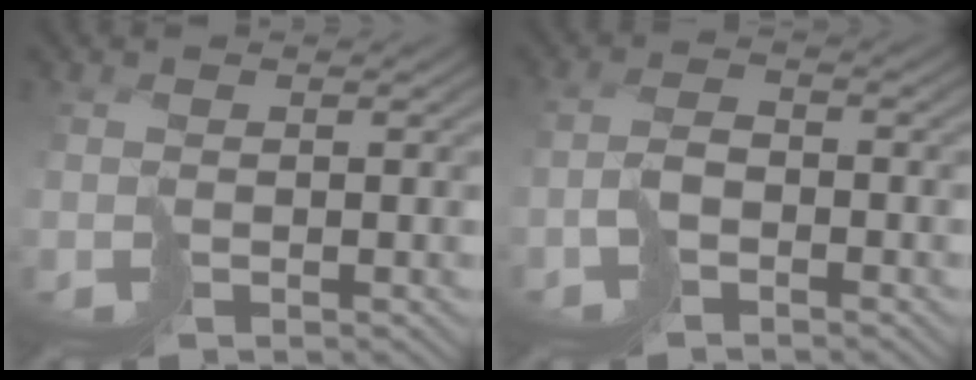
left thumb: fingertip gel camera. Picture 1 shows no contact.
{"total": 2.8, "force": [-2.0, 0.9, 1.7], "torque": [-0.025, 0.011, -0.042]}